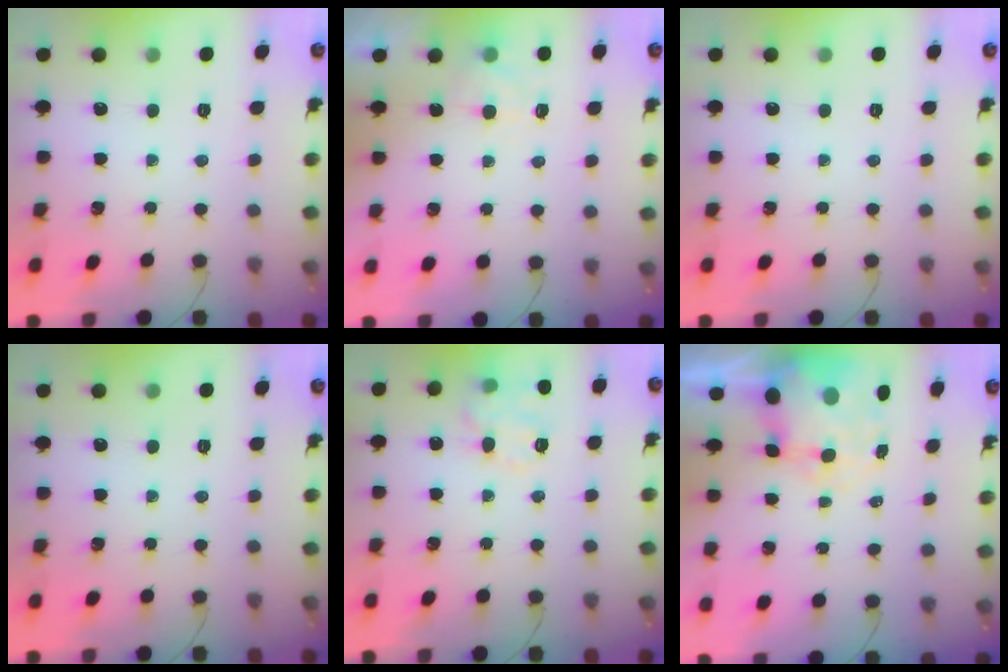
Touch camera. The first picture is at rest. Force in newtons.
{"total": 2.9, "press": 2.5, "slide": 1.5}
{"total": 0.0}
{"total": 0.0}
{"total": 12.0, "press": 11.9, "slide": 1.6}
{"total": 9.1, "press": 8.8, "slide": 2.3}